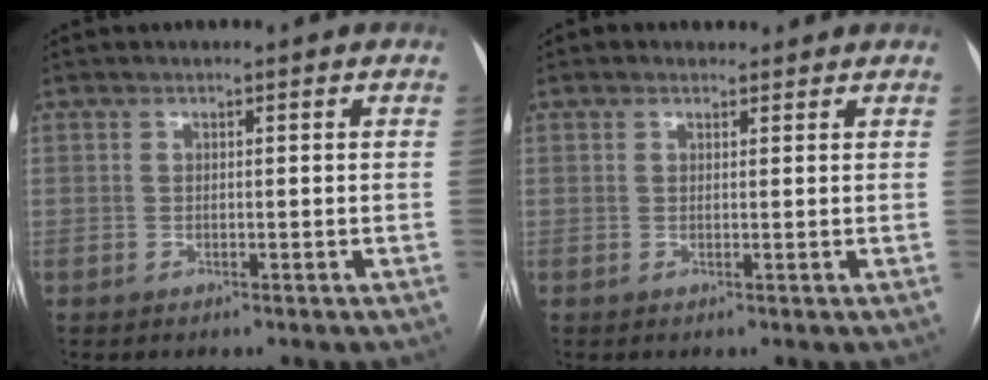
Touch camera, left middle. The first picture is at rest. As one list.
[{"total": 1.6, "force": [1.2, 1.0, 0.2], "torque": [-0.005, 0.014, 0.015]}]